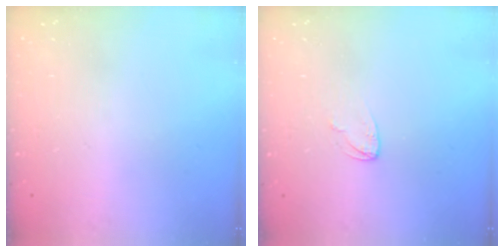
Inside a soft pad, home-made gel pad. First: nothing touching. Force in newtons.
{"total": 3.9, "press": 3.9, "slide": 0.4}